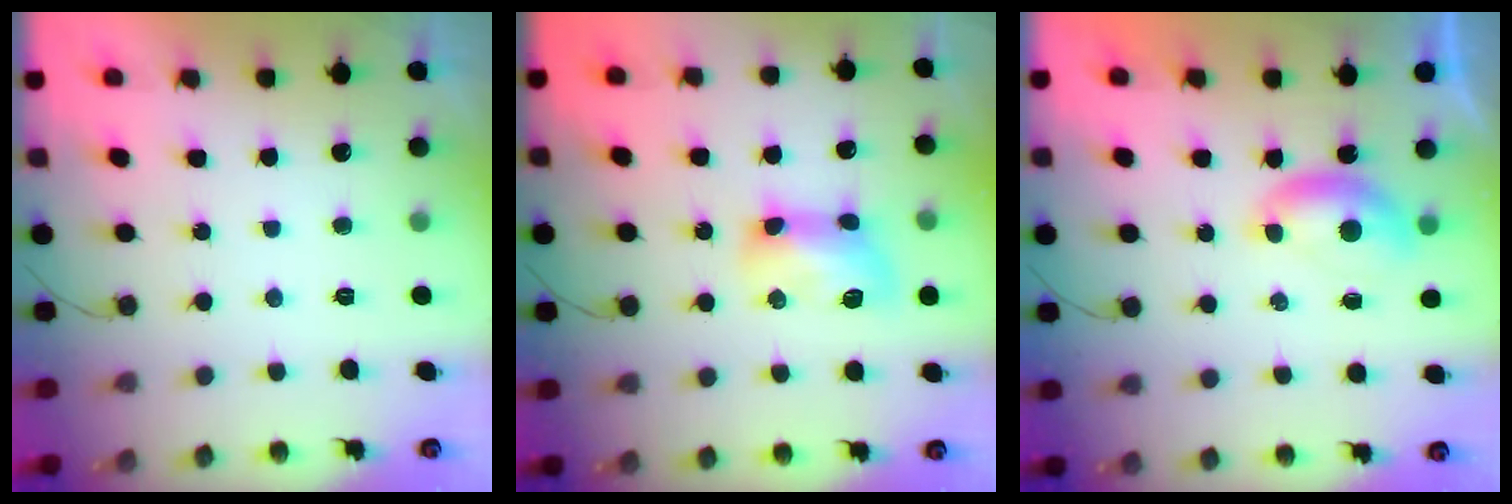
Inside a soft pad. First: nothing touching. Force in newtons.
{"total": 10.3, "press": 10.2, "slide": 0.8}
{"total": 5.6, "press": 5.6, "slide": 0.7}